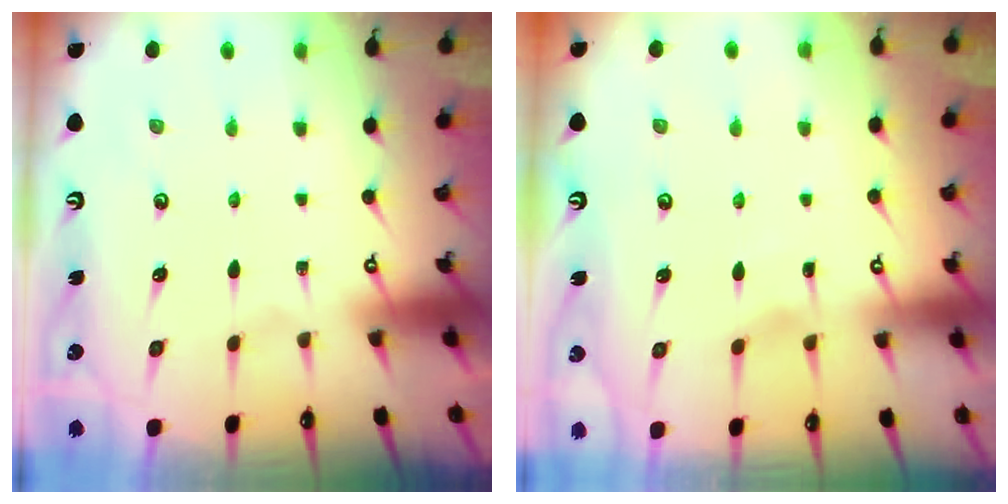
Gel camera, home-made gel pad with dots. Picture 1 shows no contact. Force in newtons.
{"total": 3.0, "press": 2.9, "slide": 0.3}